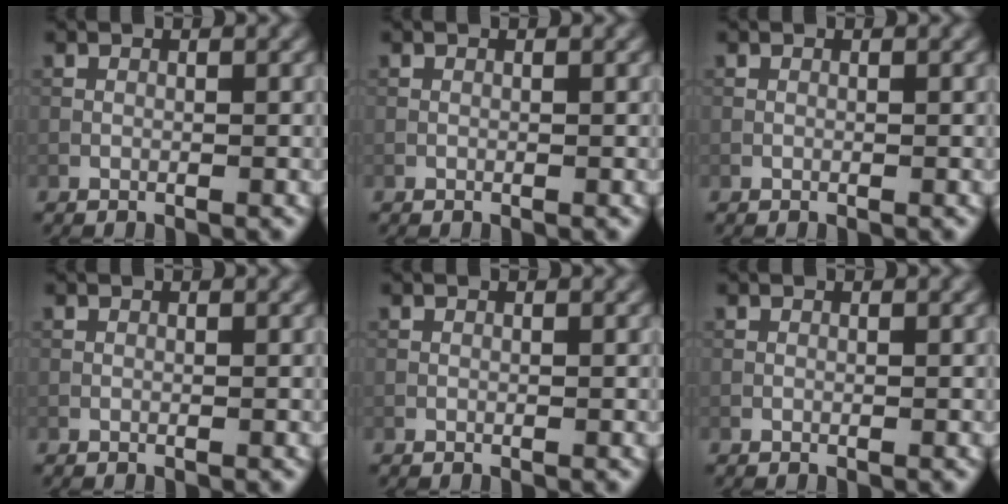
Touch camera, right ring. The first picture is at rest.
{"total": 0.0}
{"total": 0.0}
{"total": 0.0}
{"total": 0.0}
{"total": 0.0}